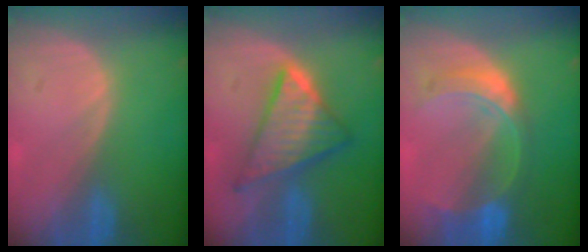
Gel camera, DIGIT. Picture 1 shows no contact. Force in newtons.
{"total": 9.2, "press": 9.1, "slide": 0.6}
{"total": 7.6, "press": 6.6, "slide": 3.7}